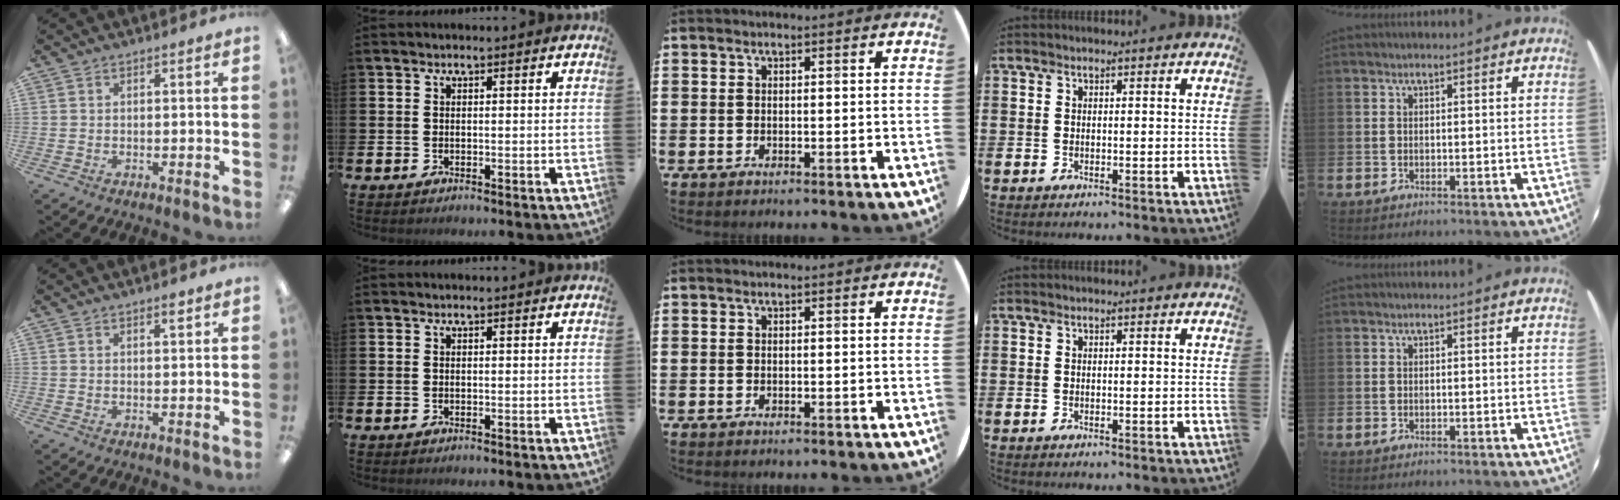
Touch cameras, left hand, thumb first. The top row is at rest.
{"thumb": {"total": 2.1, "force": [1.6, 0.5, 1.2], "torque": [-0.017, -0.002, 0.026]}}